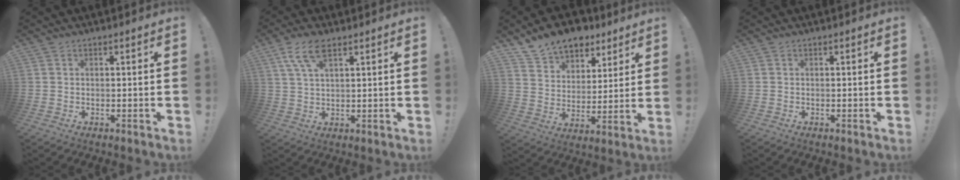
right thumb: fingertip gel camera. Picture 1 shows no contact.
{"total": 8.2, "force": [4.6, 3.4, 5.9], "torque": [-0.111, -0.006, 0.088]}
{"total": 13.2, "force": [10.2, 7.5, 3.6], "torque": [-0.068, -0.074, 0.193]}
{"total": 0.0}